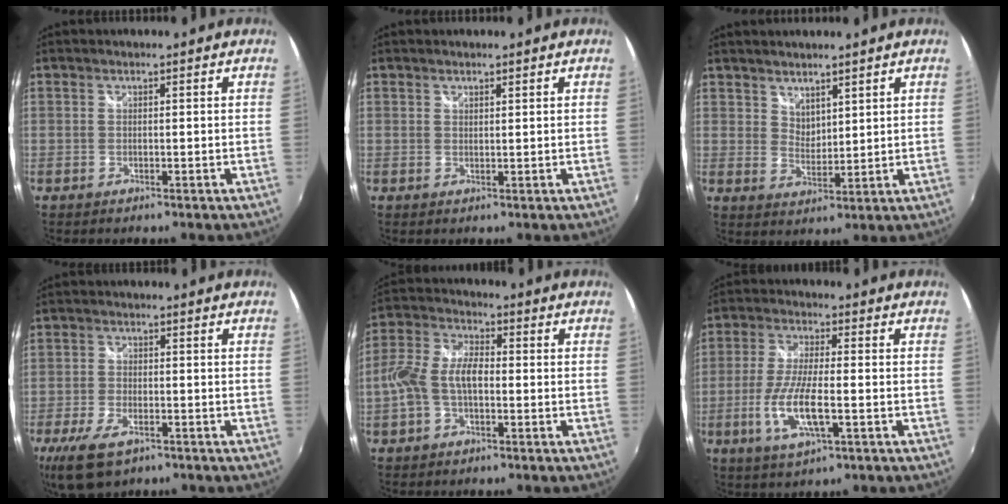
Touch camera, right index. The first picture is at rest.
{"total": 0.9, "force": [0.8, 0.2, 0.2], "torque": [-0.003, 0.001, 0.014]}
{"total": 4.3, "force": [3.6, 2.0, 1.3], "torque": [-0.012, -0.002, 0.066]}
{"total": 9.4, "force": [-5.5, 4.4, 6.2], "torque": [-0.153, -0.025, -0.100]}
{"total": 8.6, "force": [-1.7, 4.6, 7.0], "torque": [-0.153, 0.016, -0.034]}
{"total": 10.5, "force": [-3.0, 2.8, 9.6], "torque": [-0.198, -0.012, -0.058]}